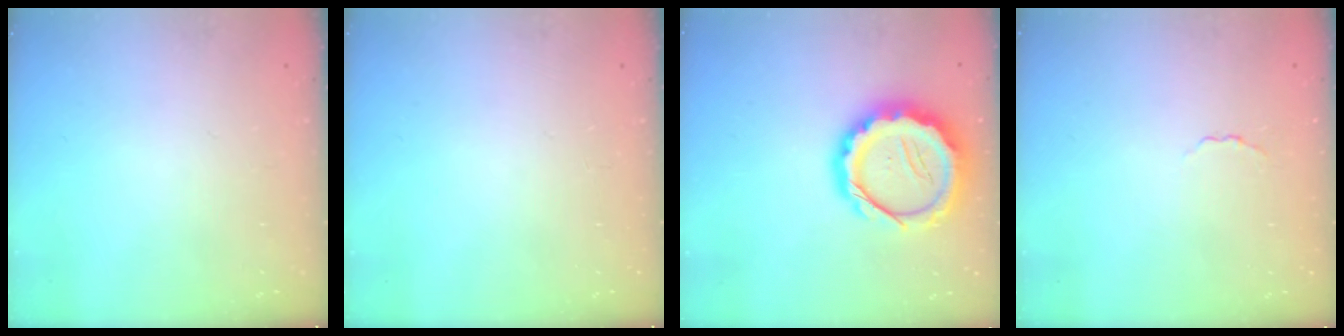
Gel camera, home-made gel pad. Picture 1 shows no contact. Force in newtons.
{"total": 0.0}
{"total": 15.3, "press": 15.0, "slide": 3.0}
{"total": 1.6, "press": 1.5, "slide": 0.5}